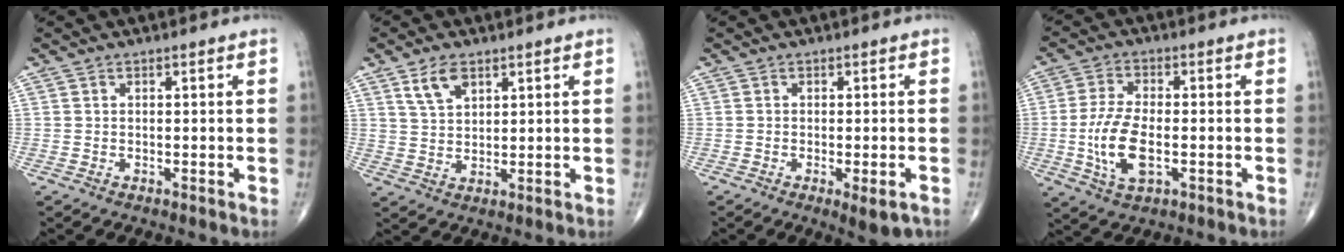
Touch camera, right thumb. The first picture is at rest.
{"total": 5.3, "force": [3.0, 2.8, 3.4], "torque": [-0.056, -0.014, 0.062]}
{"total": 4.4, "force": [-1.9, 1.2, 3.8], "torque": [-0.049, -0.003, -0.023]}
{"total": 10.0, "force": [-1.9, 4.7, 8.6], "torque": [-0.173, 0.005, -0.034]}